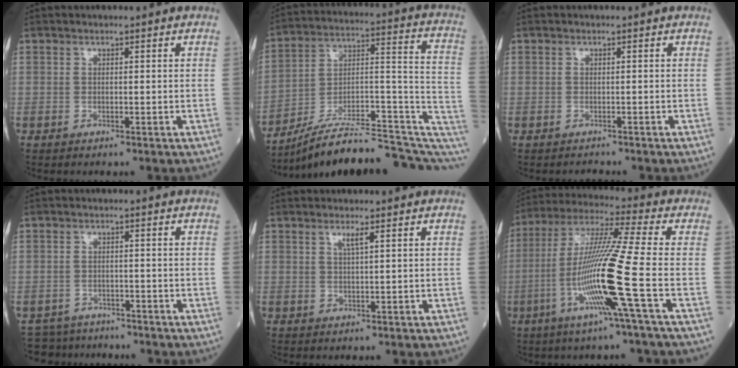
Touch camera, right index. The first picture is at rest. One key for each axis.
{"total": 21.2, "fx": -16.8, "fy": 3.9, "fz": 12.3, "tx": -0.129, "ty": 0.056, "tz": -0.254}
{"total": 0.6, "fx": -0.6, "fy": 0.1, "fz": -0.1, "tx": -0.001, "ty": -0.003, "tz": -0.012}
{"total": 4.7, "fx": -4.1, "fy": 2.0, "fz": -1.0, "tx": 0.020, "ty": 0.005, "tz": -0.071}
{"total": 1.5, "fx": 0.8, "fy": -0.3, "fz": 1.2, "tx": -0.032, "ty": -0.002, "tz": 0.017}
{"total": 15.6, "fx": -4.7, "fy": -2.3, "fz": 14.7, "tx": -0.296, "ty": -0.016, "tz": -0.099}